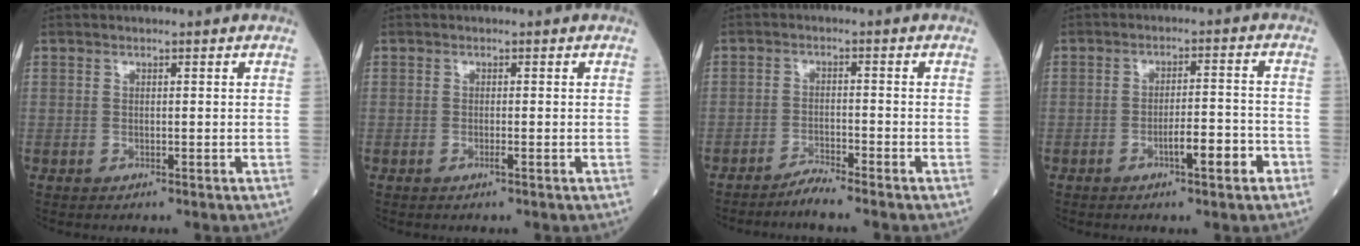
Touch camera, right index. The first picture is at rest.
{"total": 0.7, "force": [-0.4, -0.2, 0.6], "torque": [-0.011, -0.001, -0.008]}
{"total": 2.9, "force": [-2.7, -0.8, 0.7], "torque": [-0.014, -0.011, -0.054]}
{"total": 5.5, "force": [-2.8, 0.8, 4.6], "torque": [-0.068, 0.005, -0.045]}